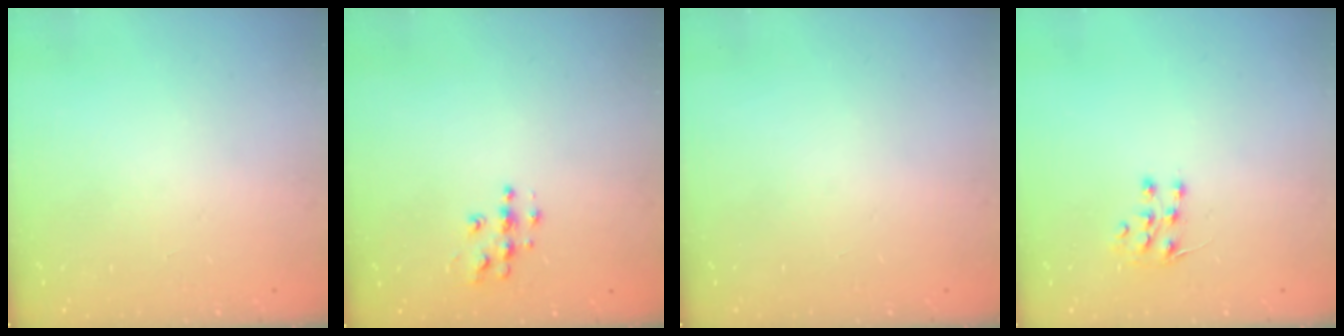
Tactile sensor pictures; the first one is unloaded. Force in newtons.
{"total": 6.2, "press": 6.2, "slide": 0.2}
{"total": 0.0}
{"total": 6.7, "press": 6.5, "slide": 1.4}